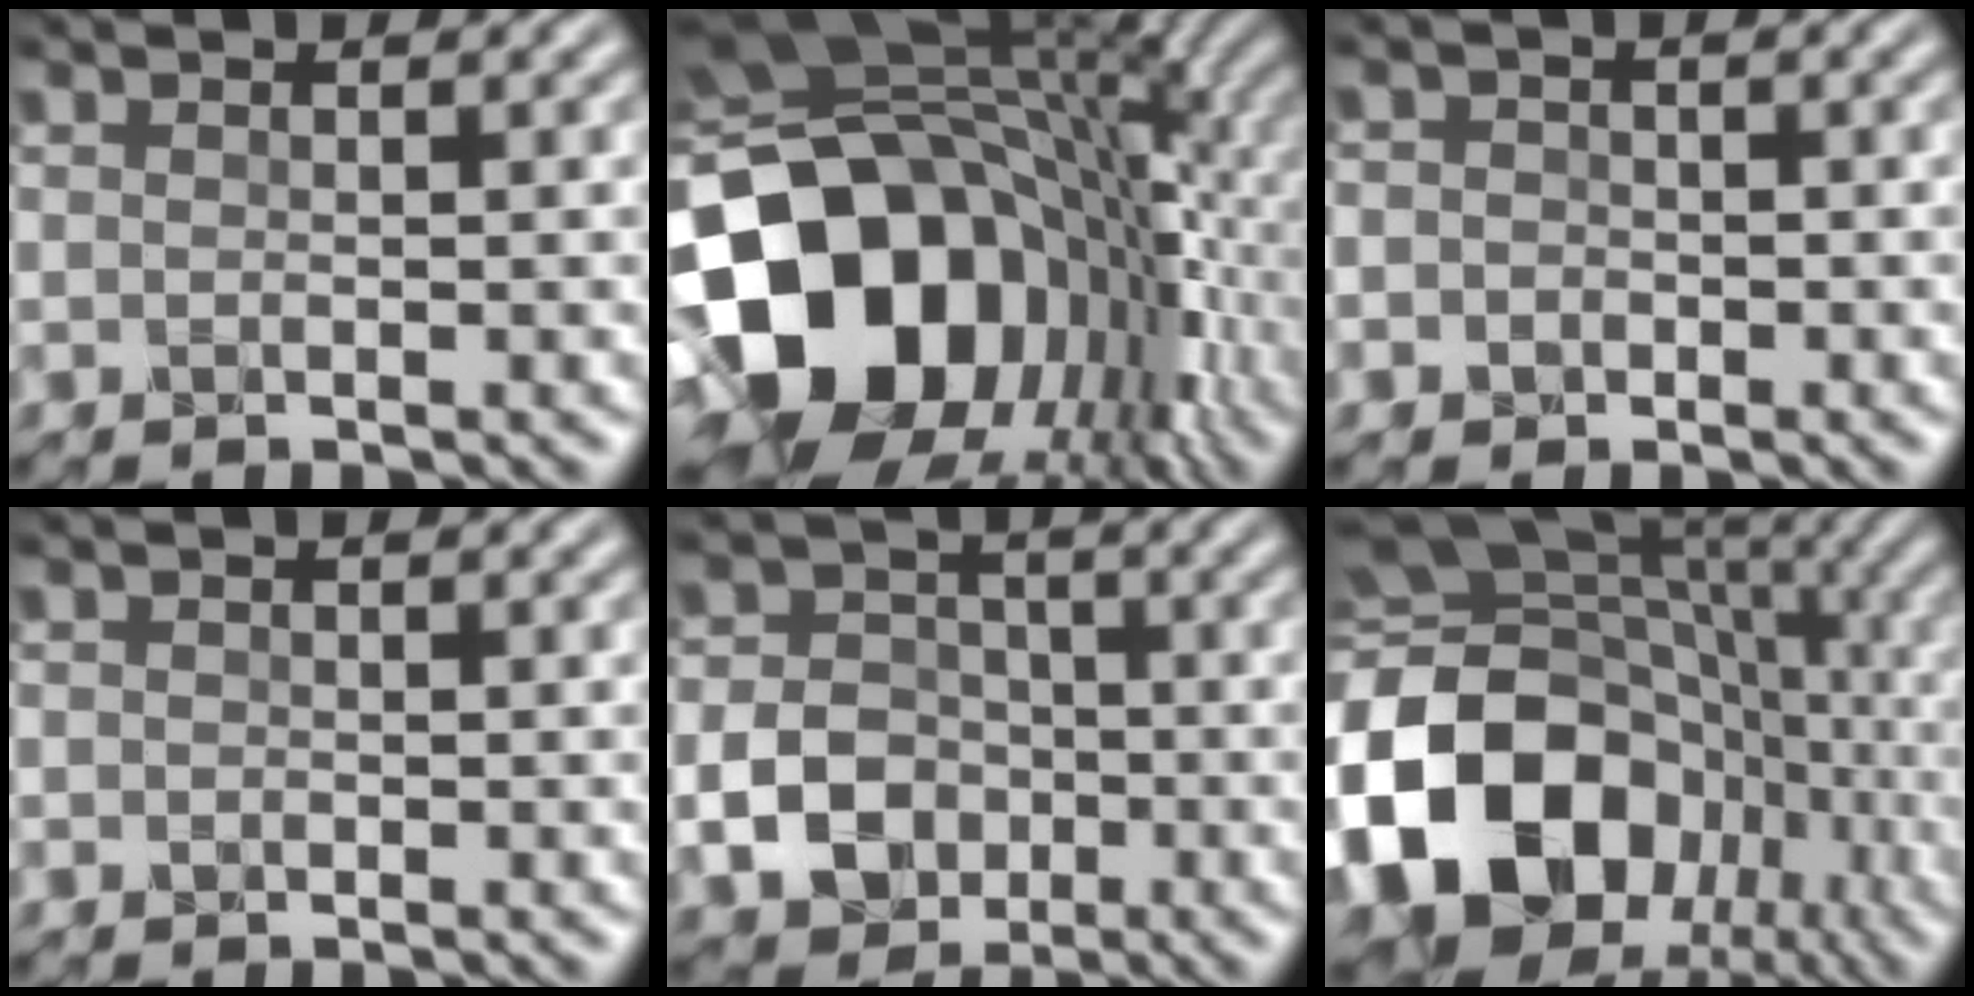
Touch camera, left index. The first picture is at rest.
{"total": 18.1, "force": [-4.9, 13.3, 11.3], "torque": [-0.227, -0.013, -0.089]}
{"total": 2.7, "force": [-0.6, 2.5, 0.9], "torque": [0.007, 0.015, -0.039]}
{"total": 0.6, "force": [-0.3, 0.5, 0.1], "torque": [0.001, 0.000, -0.013]}
{"total": 6.3, "force": [-2.2, 5.1, 2.9], "torque": [-0.035, -0.005, -0.065]}
{"total": 18.0, "force": [-5.9, 13.6, 10.2], "torque": [-0.225, -0.004, -0.117]}